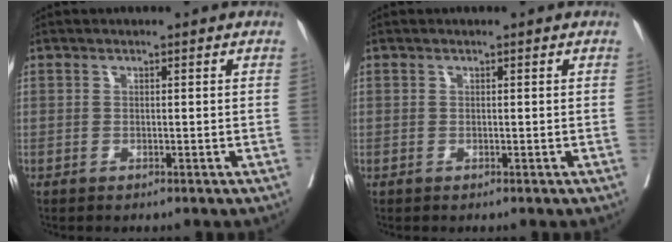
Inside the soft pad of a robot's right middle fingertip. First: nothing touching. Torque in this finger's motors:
{"motor_torque": [0.04, -0.20, 0.07, 0.00]}